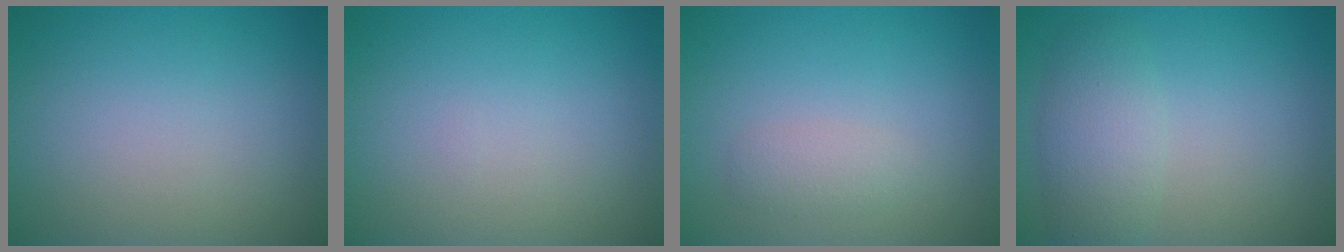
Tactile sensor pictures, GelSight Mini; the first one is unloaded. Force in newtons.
{"total": 0.0}
{"total": 1.3, "press": 1.3, "slide": 0.1}
{"total": 3.4, "press": 3.4, "slide": 0.1}